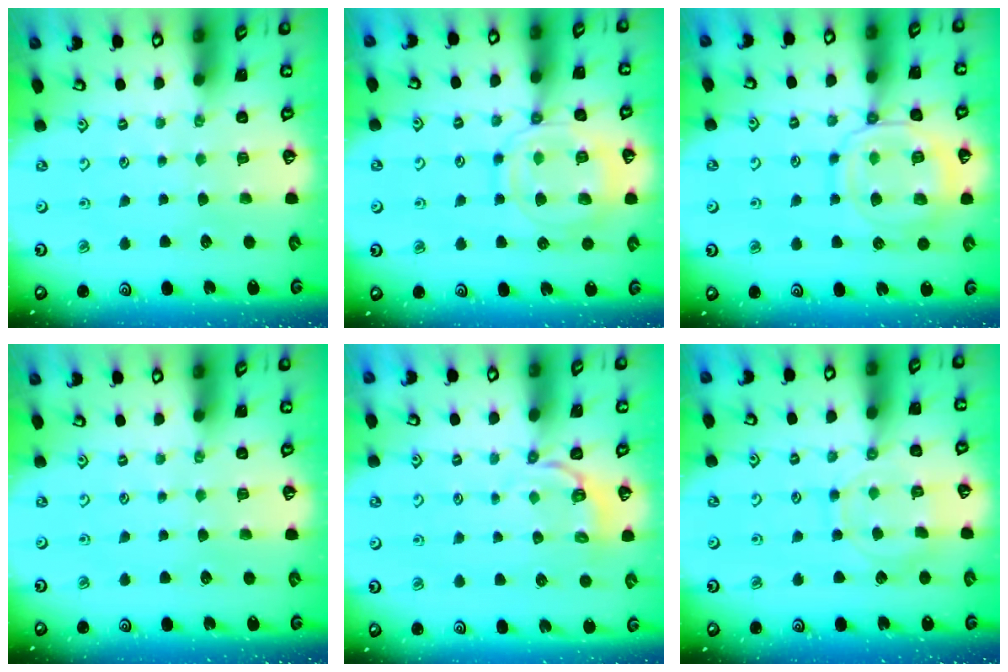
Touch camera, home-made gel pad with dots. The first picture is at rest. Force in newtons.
{"total": 13.4, "press": 13.3, "slide": 1.3}
{"total": 14.9, "press": 14.8, "slide": 1.5}
{"total": 0.0}
{"total": 3.5, "press": 2.6, "slide": 2.4}
{"total": 10.7, "press": 10.7, "slide": 0.9}